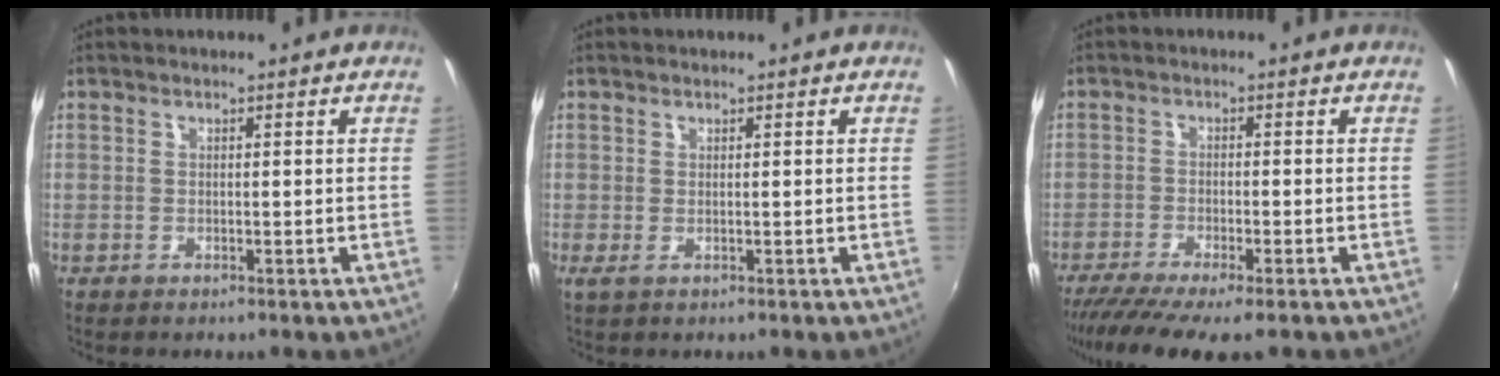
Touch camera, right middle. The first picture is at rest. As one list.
[{"total": 1.1, "force": [0.3, 0.0, 1.1], "torque": [-0.021, -0.002, 0.003]}, {"total": 9.8, "force": [-7.7, 1.3, 5.9], "torque": [-0.133, -0.043, -0.130]}]